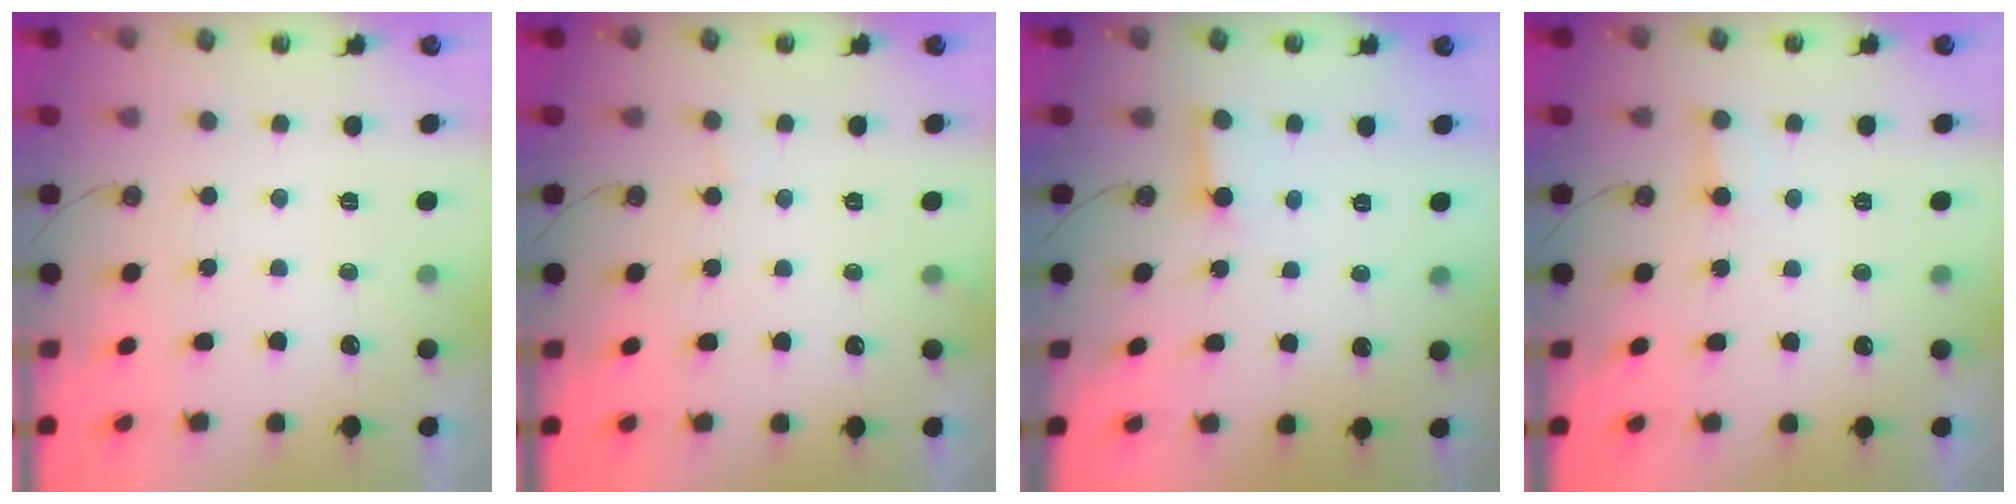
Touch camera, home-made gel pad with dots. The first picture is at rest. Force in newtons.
{"total": 4.9, "press": 4.8, "slide": 0.3}
{"total": 2.9, "press": 2.9, "slide": 0.4}
{"total": 4.6, "press": 4.6, "slide": 0.4}